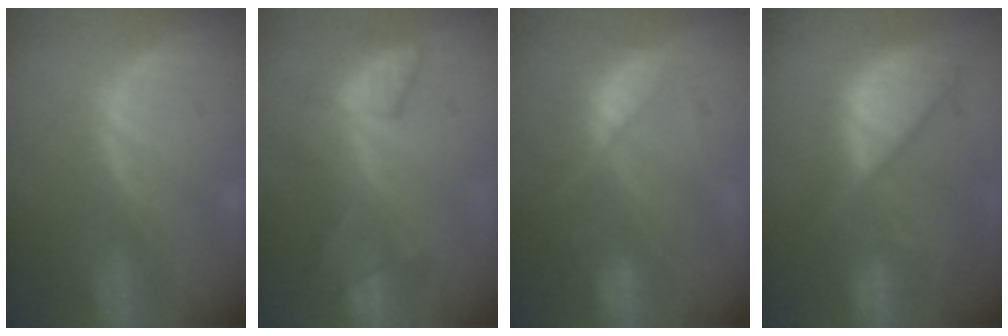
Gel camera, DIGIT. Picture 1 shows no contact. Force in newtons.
{"total": 7.4, "press": 7.1, "slide": 1.9}
{"total": 7.3, "press": 6.5, "slide": 3.2}
{"total": 12.4, "press": 10.1, "slide": 7.1}